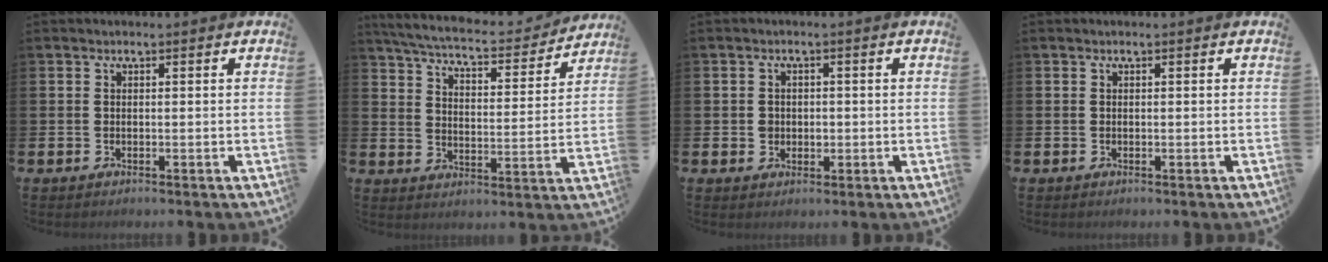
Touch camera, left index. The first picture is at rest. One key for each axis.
{"total": 6.2, "fx": 5.9, "fy": 0.8, "fz": 1.8, "tx": -0.066, "ty": -0.043, "tz": 0.097}
{"total": 1.7, "fx": 0.2, "fy": 1.6, "fz": 0.5, "tx": -0.003, "ty": 0.006, "tz": -0.002}
{"total": 0.0}